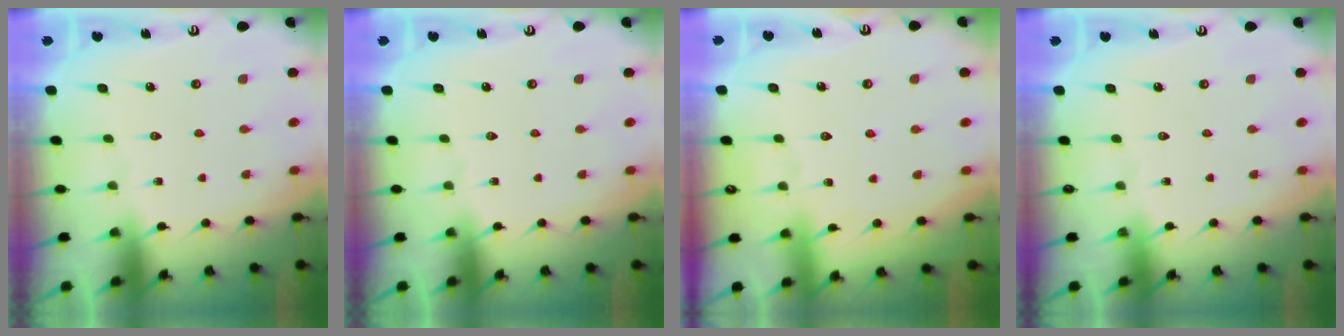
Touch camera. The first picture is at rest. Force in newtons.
{"total": 0.0}
{"total": 2.7, "press": 2.7, "slide": 0.3}
{"total": 0.0}